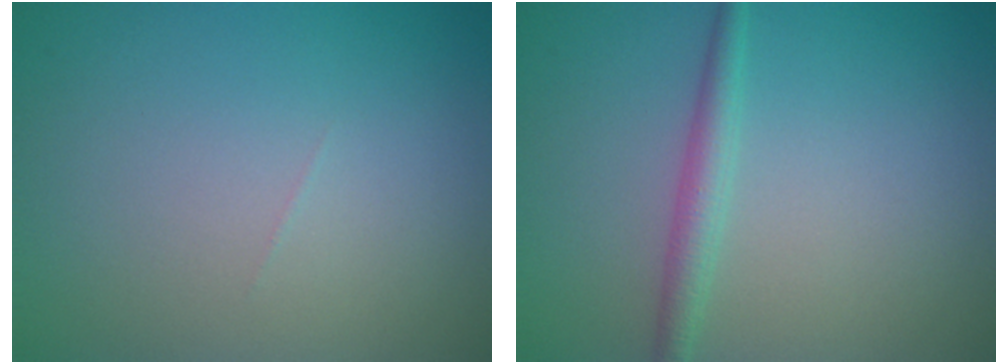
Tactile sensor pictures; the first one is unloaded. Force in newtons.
{"total": 2.0, "press": 2.0, "slide": 0.1}